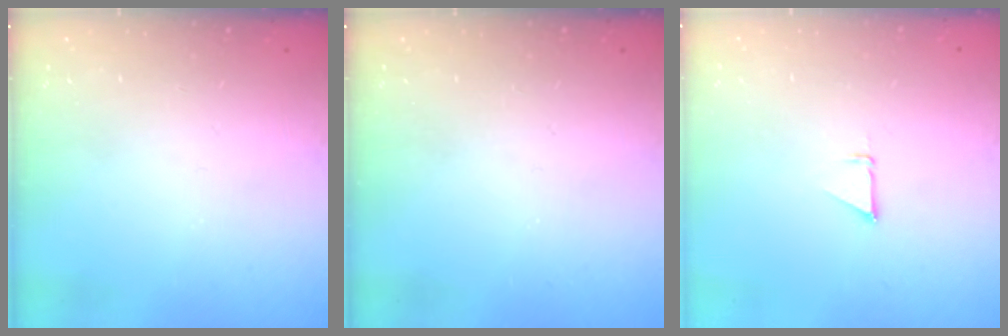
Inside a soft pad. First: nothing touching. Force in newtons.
{"total": 0.0}
{"total": 1.9, "press": 1.9, "slide": 0.0}